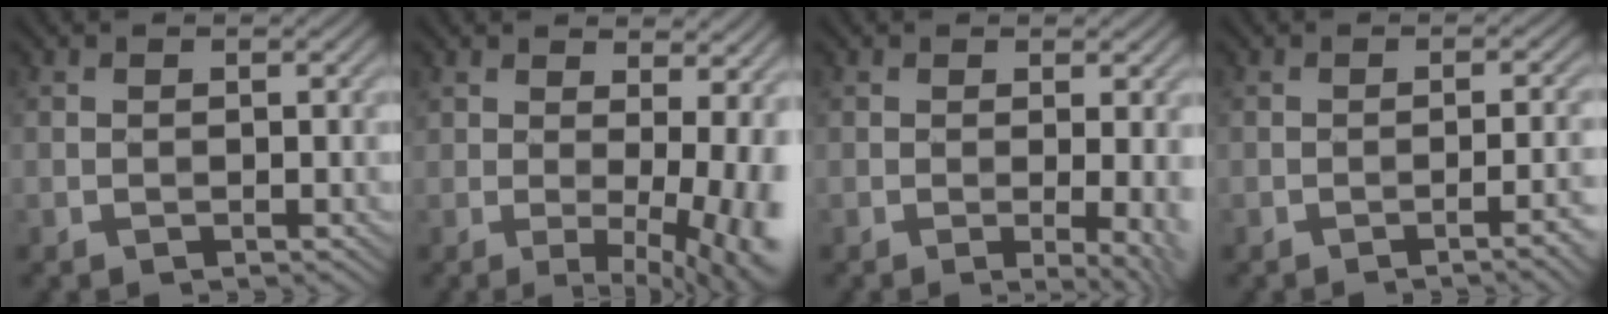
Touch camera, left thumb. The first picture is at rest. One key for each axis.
{"total": 9.7, "fx": 0.8, "fy": 3.4, "fz": 9.0, "tx": -0.108, "ty": 0.008, "tz": 0.024}
{"total": 4.4, "fx": -0.4, "fy": 0.9, "fz": 4.2, "tx": -0.064, "ty": -0.007, "tz": -0.006}
{"total": 4.2, "fx": -1.9, "fy": 0.8, "fz": 3.7, "tx": -0.043, "ty": 0.014, "tz": -0.032}